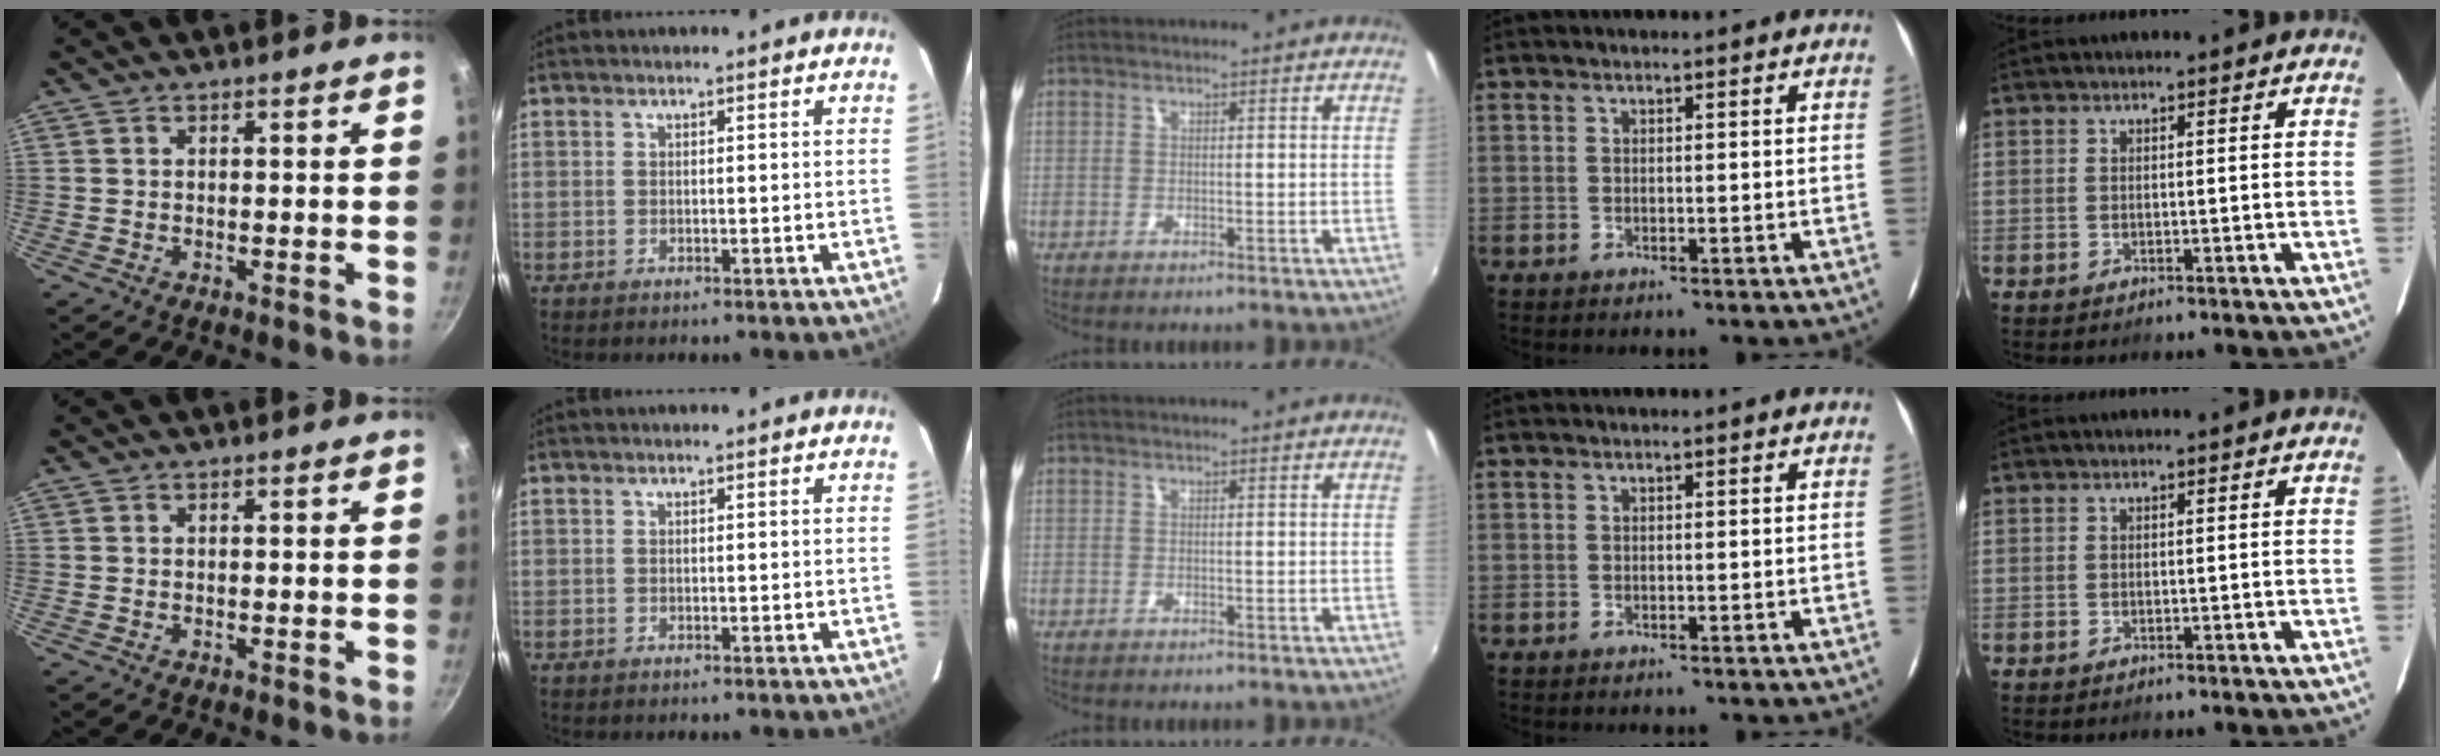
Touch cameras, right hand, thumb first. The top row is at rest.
{}